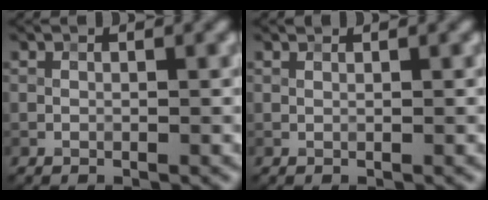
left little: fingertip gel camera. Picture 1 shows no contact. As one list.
[{"total": 0.0}]